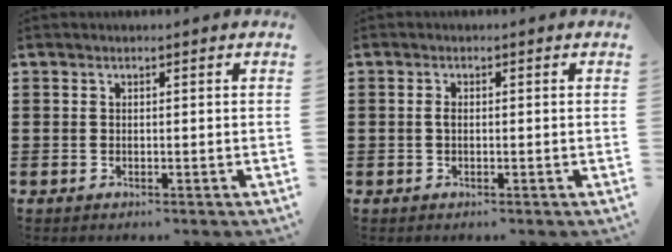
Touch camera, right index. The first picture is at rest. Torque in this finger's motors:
{"motor_torque": [0.33, -0.16, 0.20, 0.05]}